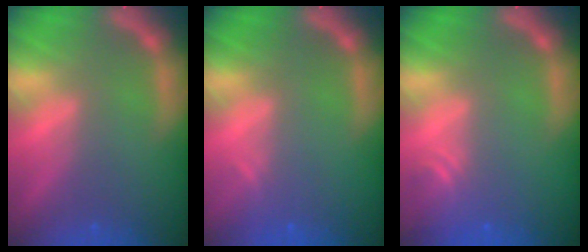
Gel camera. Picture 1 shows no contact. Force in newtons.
{"total": 0.9}
{"total": 2.4}